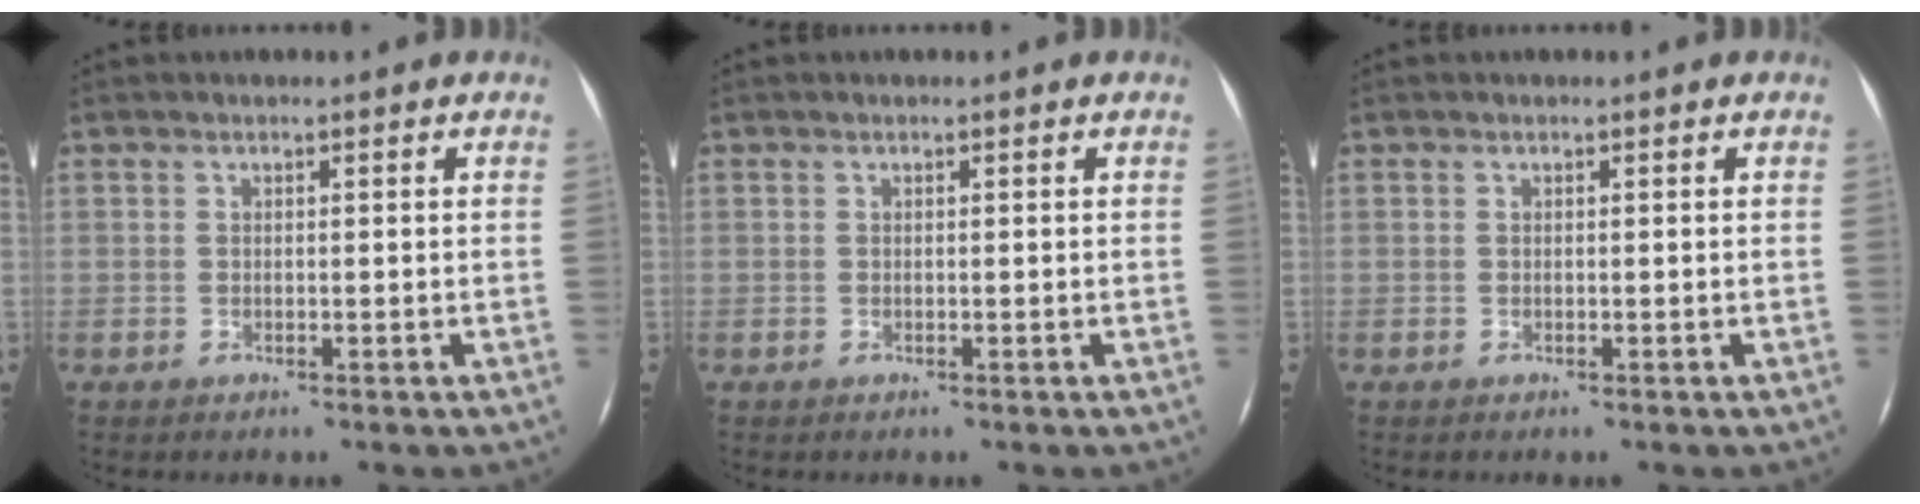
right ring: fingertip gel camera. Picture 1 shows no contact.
{"total": 0.0}
{"total": 0.0}